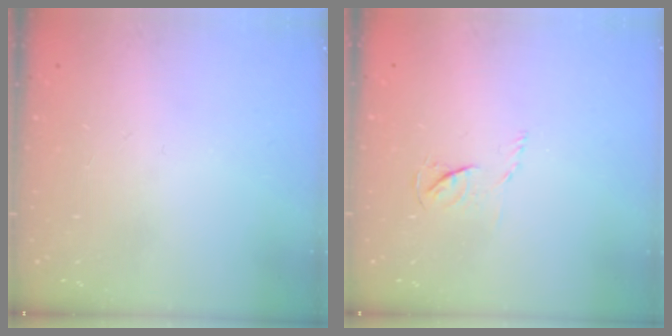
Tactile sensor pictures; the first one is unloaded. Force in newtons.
{"total": 3.9, "press": 3.8, "slide": 0.4}